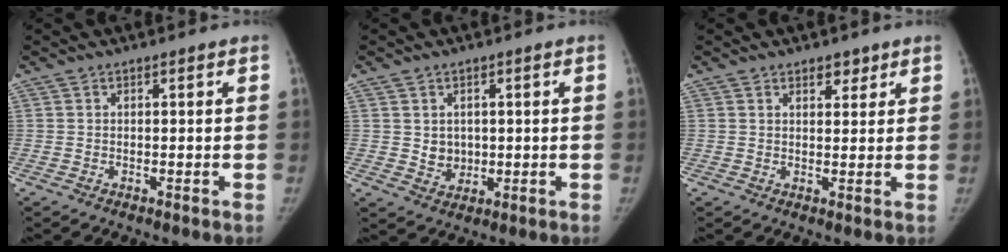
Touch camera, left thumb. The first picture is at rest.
{"total": 3.8, "force": [0.5, 3.3, 1.7], "torque": [-0.011, -0.006, 0.019]}
{"total": 2.7, "force": [1.9, 1.5, 1.2], "torque": [0.000, -0.011, 0.028]}